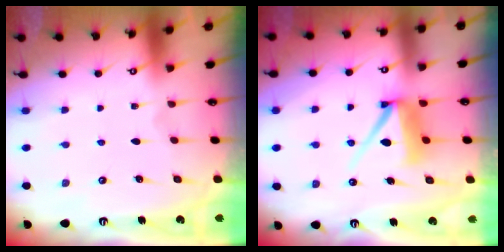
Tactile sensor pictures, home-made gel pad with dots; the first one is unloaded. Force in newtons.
{"total": 9.4, "press": 9.4, "slide": 1.1}